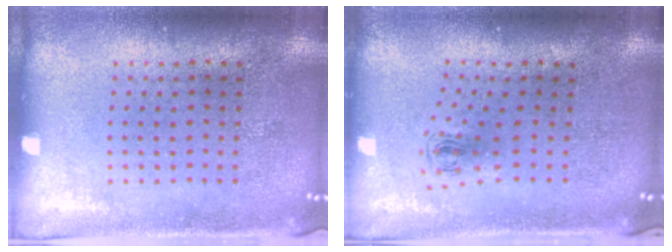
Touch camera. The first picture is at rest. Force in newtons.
{"total": 0.7, "press": 0.4, "slide": 0.6}